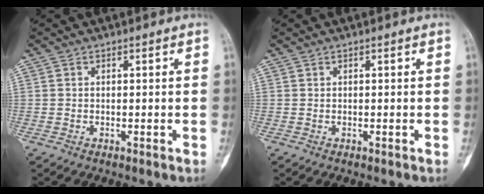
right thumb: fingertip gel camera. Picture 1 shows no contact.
{"total": 0.0}